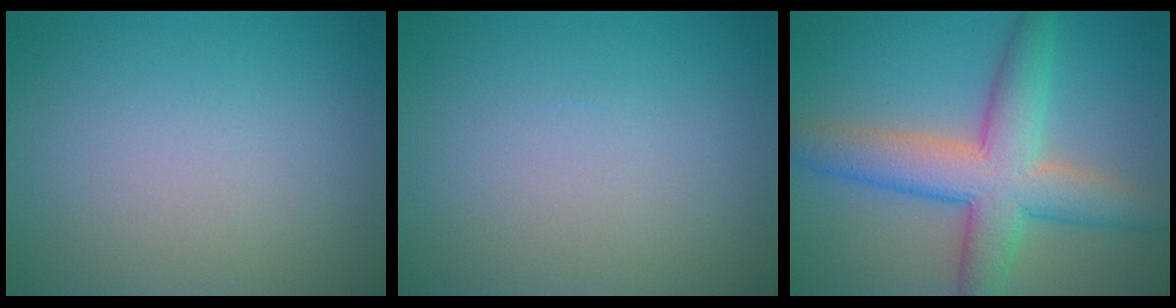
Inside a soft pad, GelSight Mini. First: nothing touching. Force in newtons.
{"total": 0.0}
{"total": 7.9, "press": 7.8, "slide": 0.2}